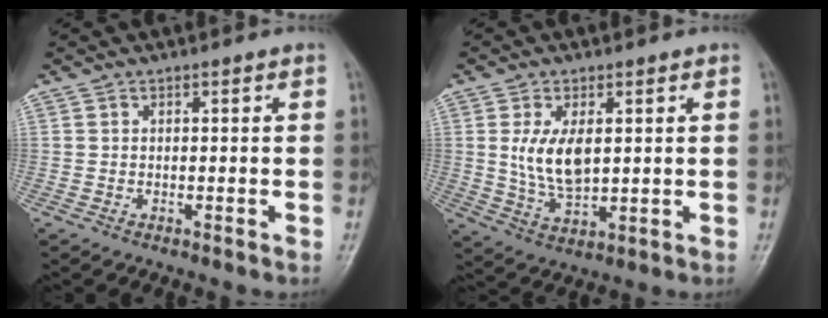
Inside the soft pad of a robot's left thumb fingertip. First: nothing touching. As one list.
[{"total": 8.2, "force": [1.4, 4.4, 6.8], "torque": [-0.120, -0.016, 0.035]}]